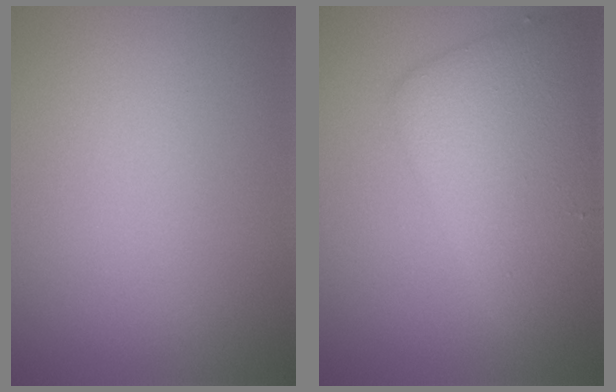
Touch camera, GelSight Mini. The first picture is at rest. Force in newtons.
{"total": 6.5, "press": 6.5, "slide": 0.4}